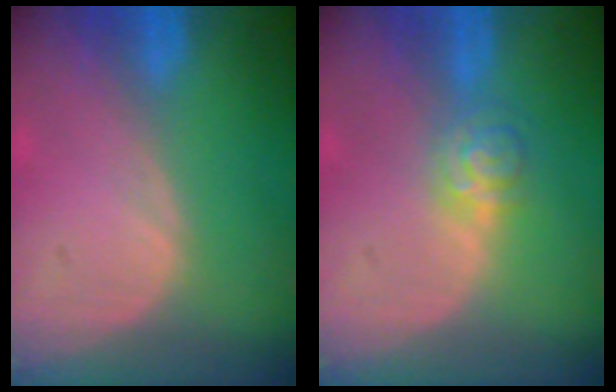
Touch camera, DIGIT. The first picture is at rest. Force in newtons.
{"total": 3.9, "press": 3.6, "slide": 1.3}